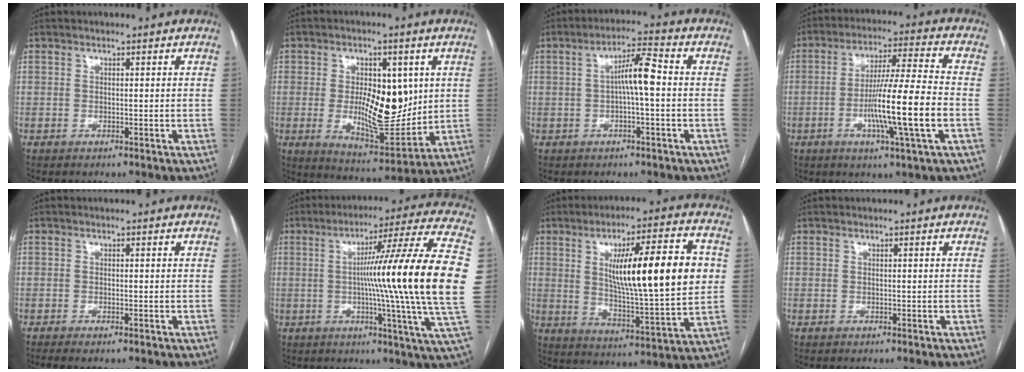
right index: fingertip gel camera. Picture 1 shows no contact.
{"total": 13.3, "force": [1.2, 5.4, 12.1], "torque": [-0.190, -0.002, 0.032]}
{"total": 5.8, "force": [-0.1, 0.6, 5.8], "torque": [-0.098, 0.016, -0.002]}
{"total": 13.5, "force": [-3.3, -0.8, 13.1], "torque": [-0.234, -0.008, -0.063]}
{"total": 1.1, "force": [-0.5, 0.1, 0.9], "torque": [-0.017, -0.001, -0.010]}
{"total": 24.0, "force": [0.8, -1.8, 23.9], "torque": [-0.288, 0.005, -0.004]}
{"total": 20.1, "force": [4.0, 2.7, 19.5], "torque": [-0.302, 0.006, 0.061]}
{"total": 0.0}